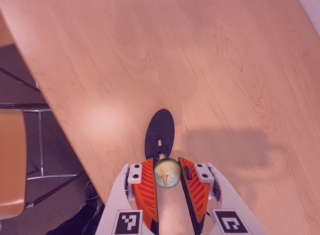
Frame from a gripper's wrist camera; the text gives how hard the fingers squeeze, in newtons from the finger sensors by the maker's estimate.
{"total": 10.2, "left": 10.1, "right": 10.3}